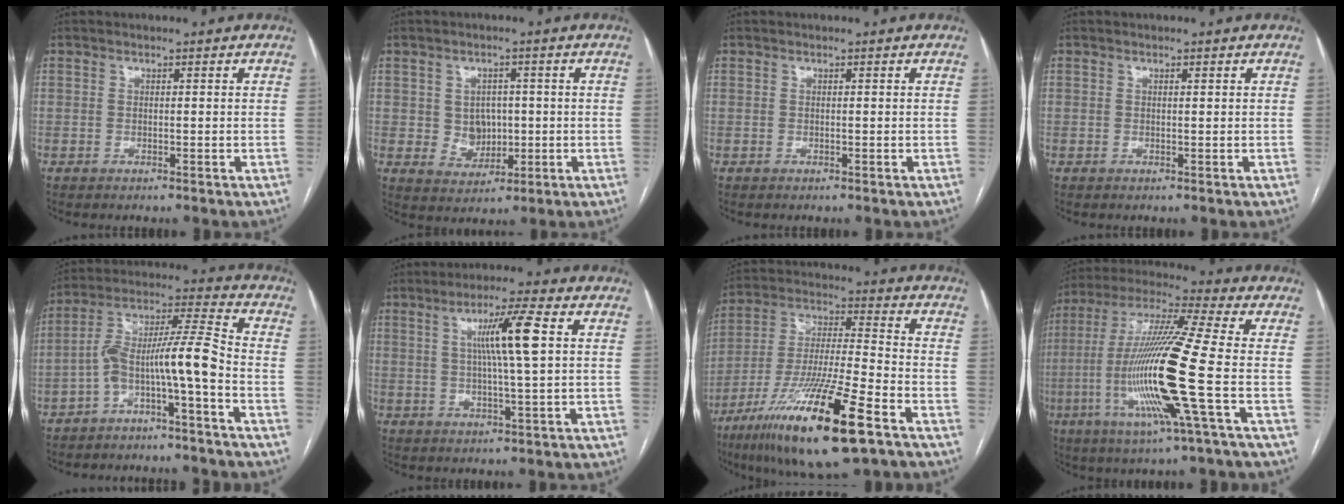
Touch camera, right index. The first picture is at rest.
{"total": 5.0, "force": [0.2, 4.3, 2.6], "torque": [-0.036, 0.007, 0.014]}
{"total": 0.0}
{"total": 0.0}
{"total": 9.8, "force": [-4.1, 0.1, 8.9], "torque": [-0.160, 0.040, -0.072]}
{"total": 8.3, "force": [1.9, -0.6, 8.1], "torque": [-0.144, 0.003, 0.034]}
{"total": 20.8, "force": [-11.5, 1.7, 17.2], "torque": [-0.329, -0.046, -0.204]}
{"total": 18.4, "force": [-4.1, -0.9, 17.9], "torque": [-0.364, -0.014, -0.091]}